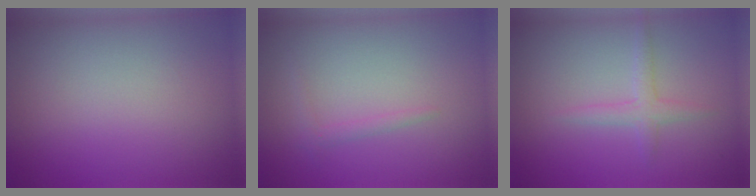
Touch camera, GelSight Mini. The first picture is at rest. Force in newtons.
{"total": 0.9, "press": 0.9, "slide": 0.0}
{"total": 1.7, "press": 1.7, "slide": 0.1}